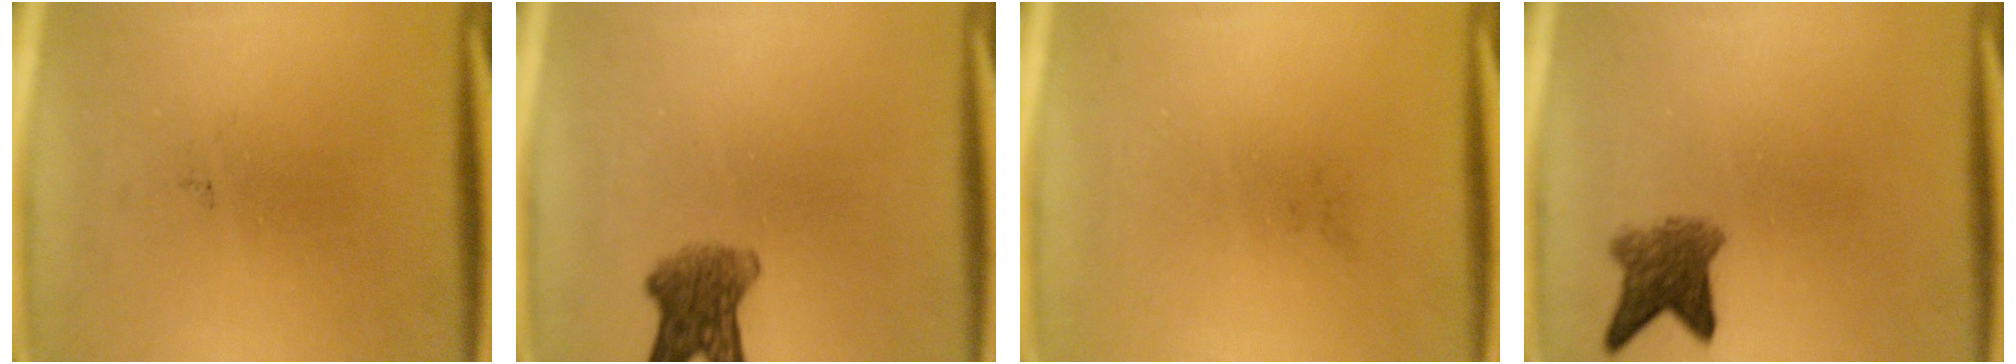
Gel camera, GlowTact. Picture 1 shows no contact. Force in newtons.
{"total": 5.8}
{"total": 0.0}
{"total": 4.6}